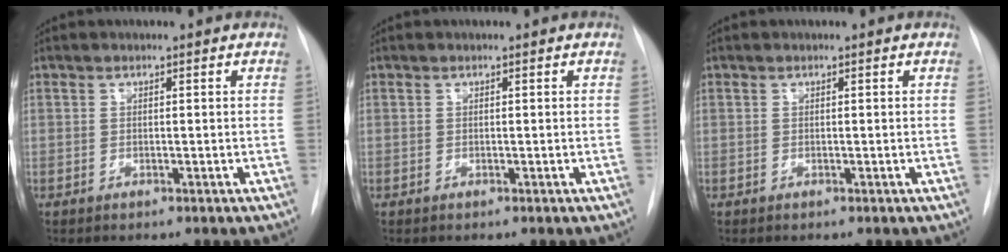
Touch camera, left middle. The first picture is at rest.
{"total": 0.0}
{"total": 0.0}